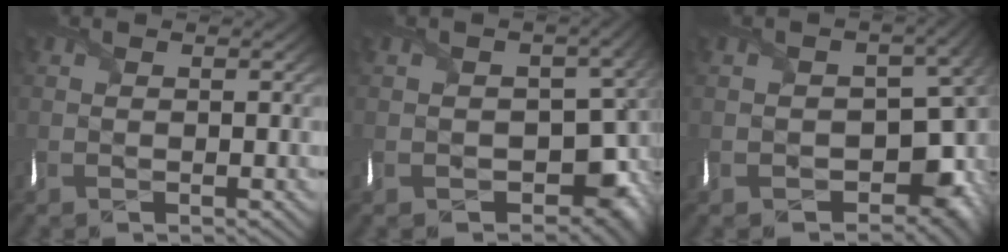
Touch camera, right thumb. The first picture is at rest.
{"total": 8.8, "force": [-1.5, 7.0, 5.2], "torque": [-0.055, -0.029, -0.014]}
{"total": 10.9, "force": [-2.6, 8.6, 6.1], "torque": [-0.069, -0.020, -0.031]}